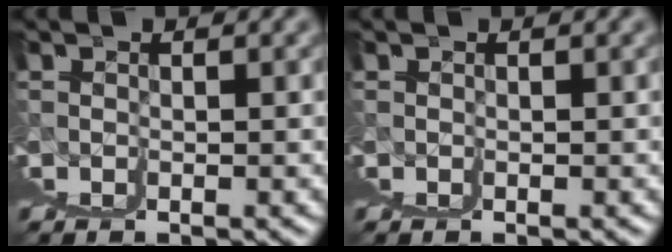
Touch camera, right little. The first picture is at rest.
{"total": 0.0}